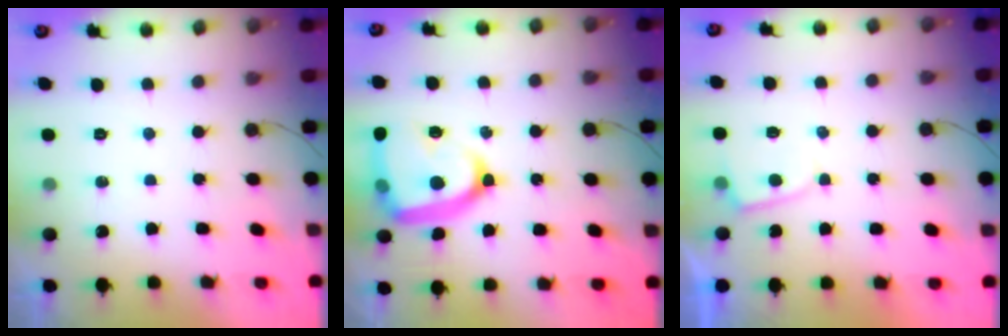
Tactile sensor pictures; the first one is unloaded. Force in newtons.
{"total": 18.8, "press": 18.8, "slide": 1.1}
{"total": 3.0, "press": 2.9, "slide": 0.3}